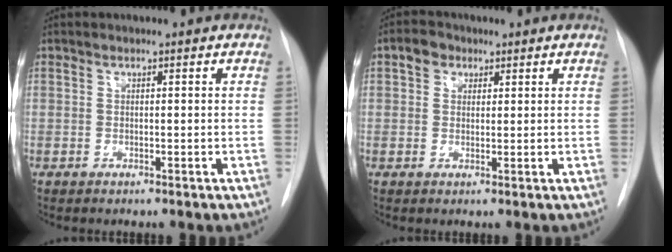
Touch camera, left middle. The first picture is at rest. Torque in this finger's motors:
{"motor_torque": [0.12, -0.12, -0.04, 0.02]}